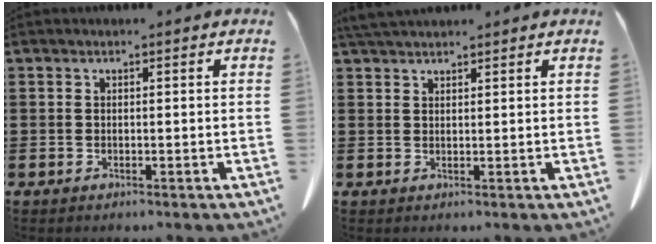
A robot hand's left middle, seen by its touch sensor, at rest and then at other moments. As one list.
[{"total": 2.6, "force": [2.4, 0.4, 0.9], "torque": [-0.024, -0.001, 0.047]}]